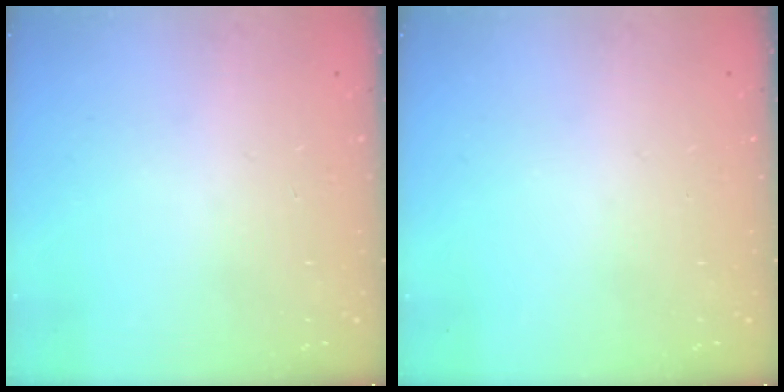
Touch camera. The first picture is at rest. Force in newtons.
{"total": 0.0}